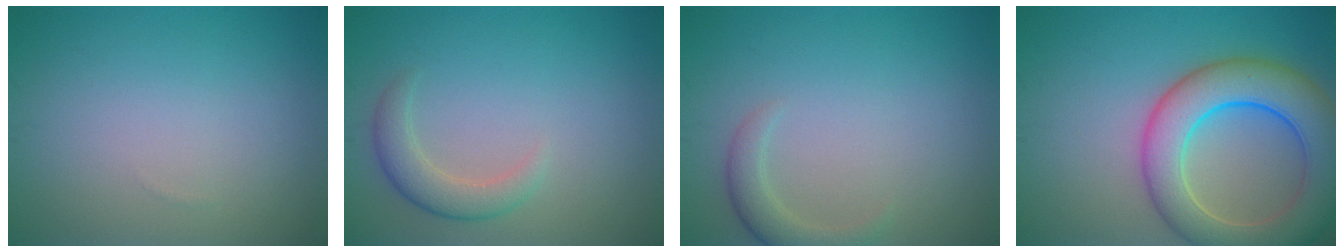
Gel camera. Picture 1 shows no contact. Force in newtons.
{"total": 2.7, "press": 2.7, "slide": 0.4}
{"total": 2.2, "press": 2.2, "slide": 0.2}
{"total": 9.4, "press": 9.4, "slide": 0.5}